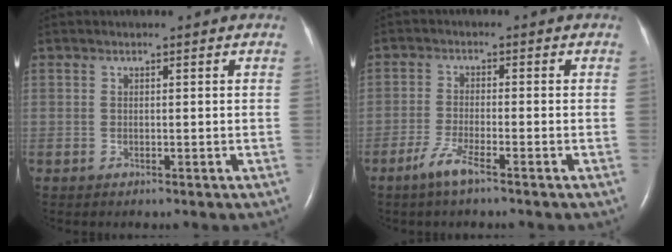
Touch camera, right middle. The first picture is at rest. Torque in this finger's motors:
{"motor_torque": [0.41, -0.35, 0.09, 0.03]}